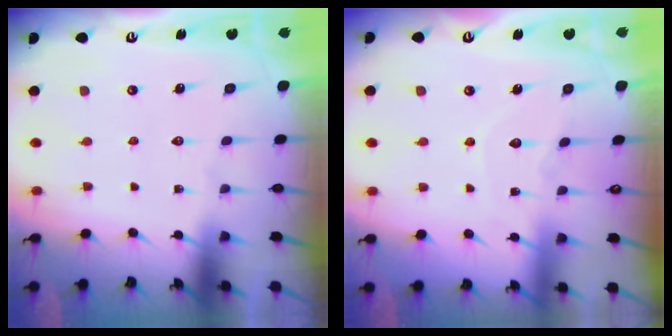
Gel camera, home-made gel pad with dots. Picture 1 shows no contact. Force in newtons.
{"total": 5.2, "press": 5.2, "slide": 0.5}